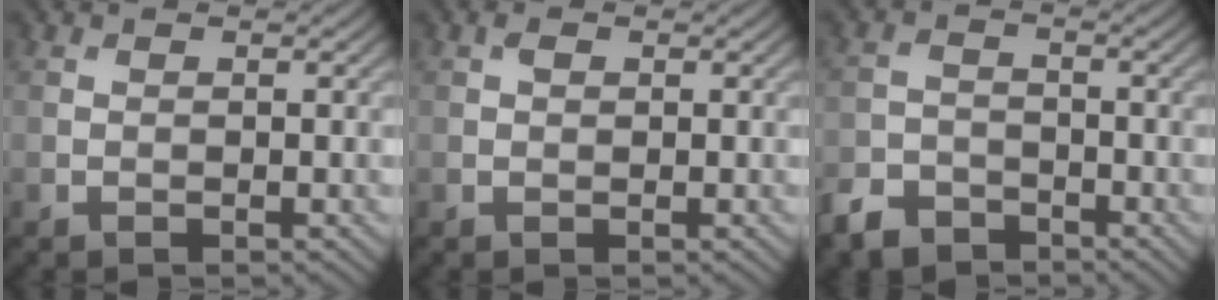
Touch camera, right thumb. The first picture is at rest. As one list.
[{"total": 0.8, "force": [0.3, 0.5, 0.5], "torque": [-0.011, 0.000, 0.005]}, {"total": 4.7, "force": [-3.7, 2.4, 1.5], "torque": [-0.033, -0.005, -0.079]}]